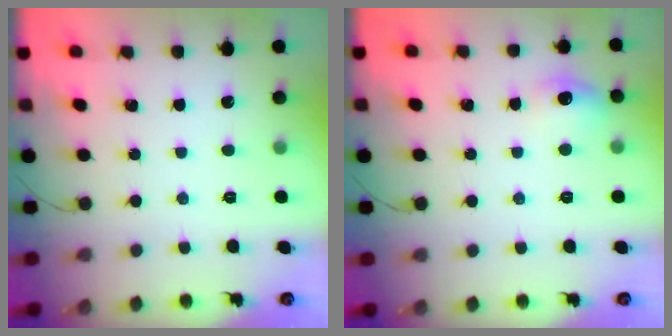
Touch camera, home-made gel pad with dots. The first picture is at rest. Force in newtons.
{"total": 7.7, "press": 7.6, "slide": 1.1}